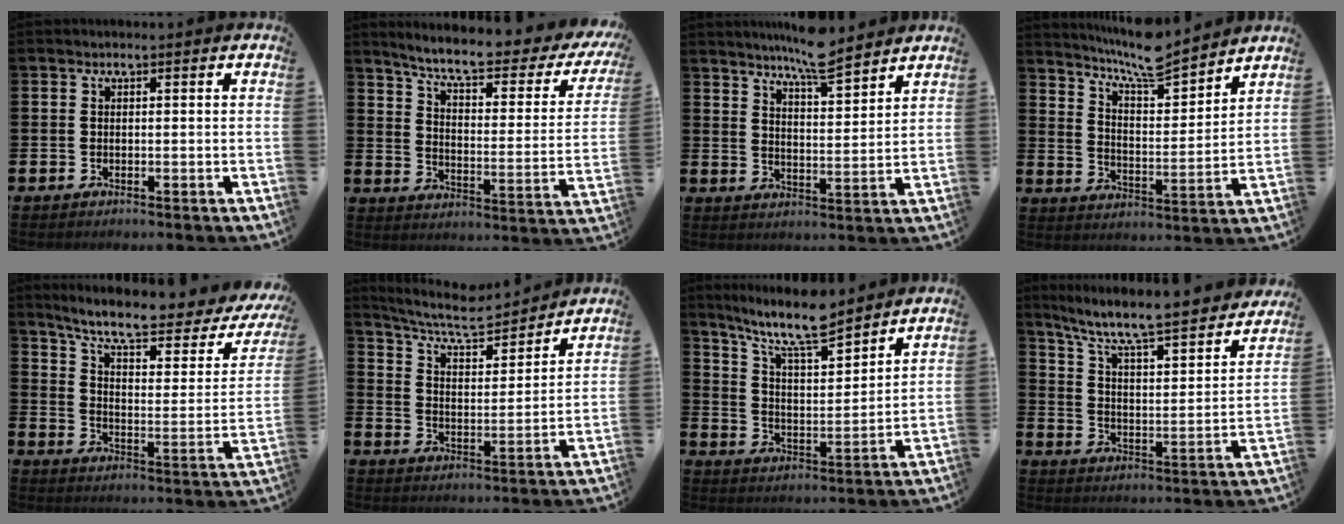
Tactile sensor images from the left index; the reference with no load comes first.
{"total": 7.1, "force": [5.9, 1.2, 3.7], "torque": [-0.089, -0.045, 0.092]}
{"total": 7.1, "force": [6.8, 0.3, 2.0], "torque": [-0.047, -0.040, 0.121]}
{"total": 8.3, "force": [7.9, 0.8, 2.4], "torque": [-0.073, -0.054, 0.142]}
{"total": 9.2, "force": [7.4, 2.0, 5.1], "torque": [-0.113, -0.051, 0.119]}
{"total": 7.9, "force": [7.2, 1.8, 2.6], "torque": [-0.080, -0.048, 0.125]}
{"total": 9.9, "force": [8.8, 1.5, 4.3], "torque": [-0.110, -0.052, 0.157]}
{"total": 8.2, "force": [7.1, 1.2, 3.9], "torque": [-0.100, -0.060, 0.113]}